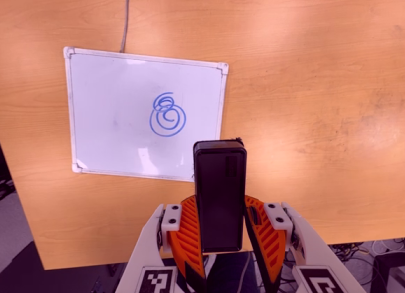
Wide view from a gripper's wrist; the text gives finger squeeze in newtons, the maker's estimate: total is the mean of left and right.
{"total": 5.8, "left": 5.9, "right": 5.8}